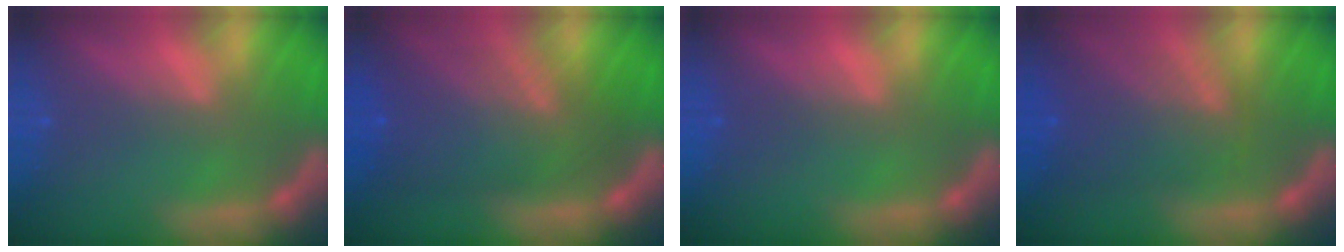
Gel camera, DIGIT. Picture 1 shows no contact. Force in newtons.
{"total": 8.5}
{"total": 1.0}
{"total": 6.6}